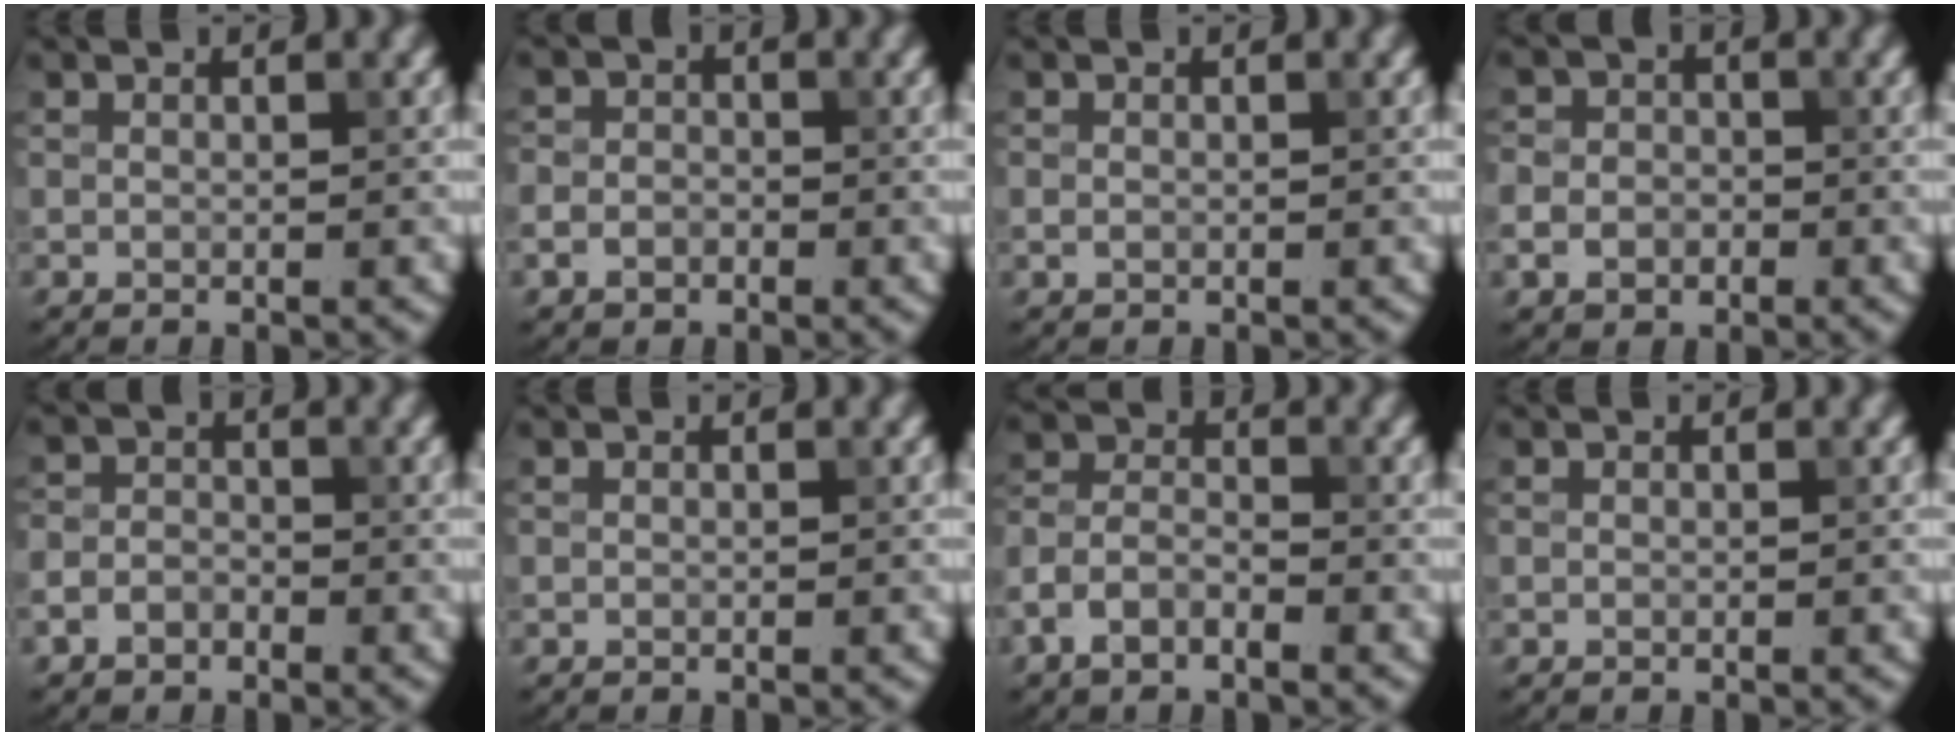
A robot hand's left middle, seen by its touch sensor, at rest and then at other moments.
{"total": 2.1, "force": [-1.0, 1.7, 0.8], "torque": [-0.011, 0.002, -0.025]}
{"total": 0.7, "force": [-0.1, 0.6, 0.4], "torque": [-0.007, -0.003, -0.003]}
{"total": 3.0, "force": [-1.1, 2.5, 1.2], "torque": [-0.013, -0.001, -0.027]}
{"total": 2.0, "force": [-1.3, 1.5, 0.6], "torque": [-0.005, 0.006, -0.032]}
{"total": 0.0}
{"total": 3.6, "force": [-2.2, 1.9, 2.2], "torque": [-0.040, 0.007, -0.053]}
{"total": 0.0}